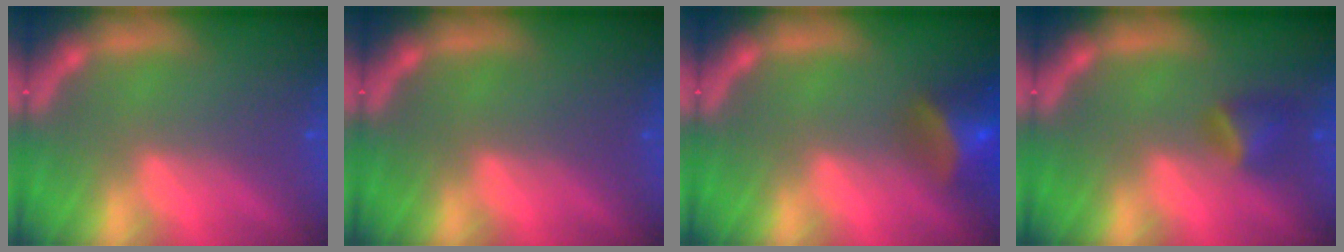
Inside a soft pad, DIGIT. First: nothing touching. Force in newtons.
{"total": 0.0}
{"total": 5.5}
{"total": 2.4}